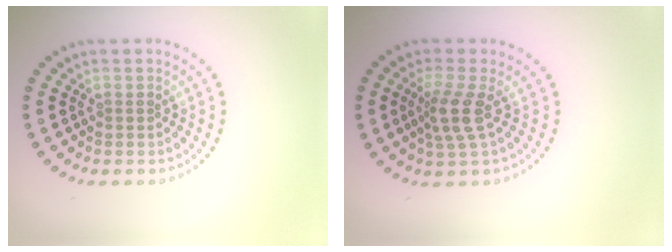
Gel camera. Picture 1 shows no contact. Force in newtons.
{"total": 2.9, "press": 2.3, "slide": 1.8}